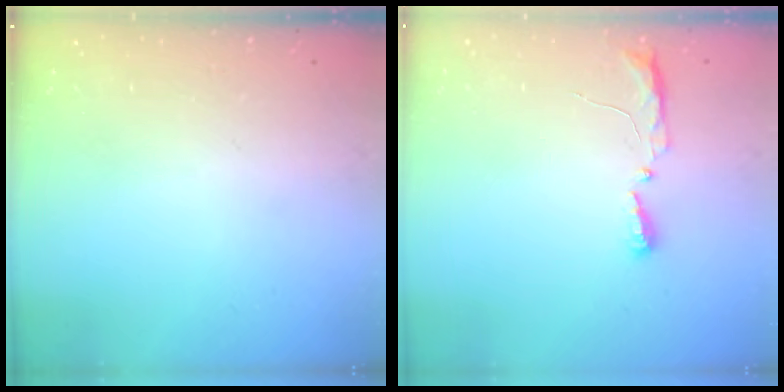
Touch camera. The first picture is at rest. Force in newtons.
{"total": 8.2, "press": 5.2, "slide": 6.2}